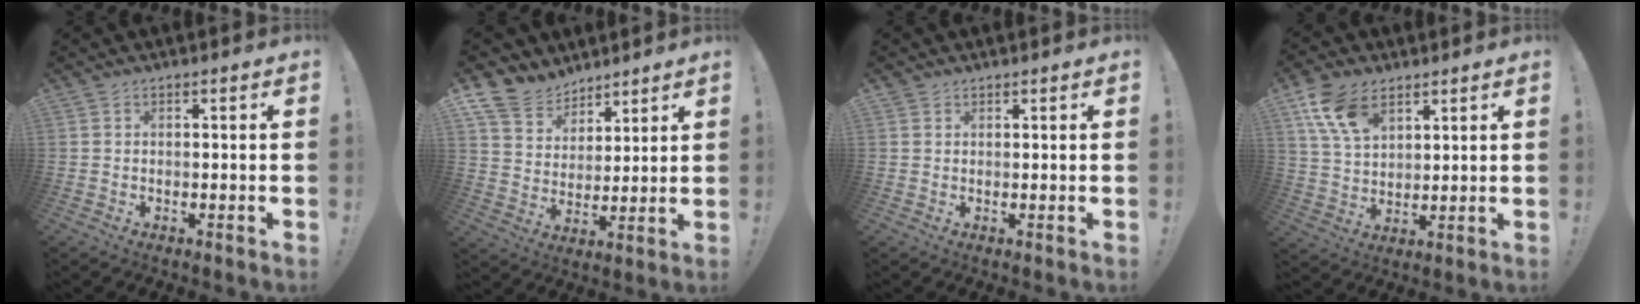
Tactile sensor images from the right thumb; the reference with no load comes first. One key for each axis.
{"total": 11.2, "fx": 8.8, "fy": 6.5, "fz": 2.1, "tx": -0.052, "ty": -0.071, "tz": 0.174}
{"total": 1.0, "fx": 0.9, "fy": 0.5, "fz": 0.0, "tx": 0.006, "ty": -0.004, "tz": 0.016}
{"total": 12.2, "fx": 7.0, "fy": 7.2, "fz": 6.8, "tx": -0.122, "ty": -0.024, "tz": 0.139}